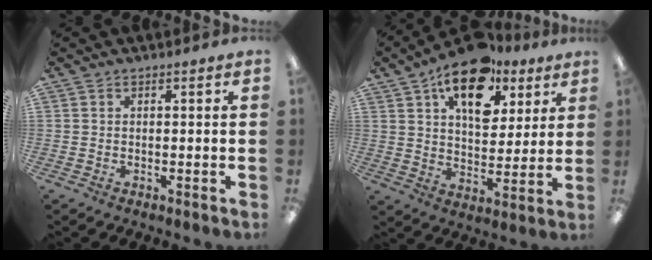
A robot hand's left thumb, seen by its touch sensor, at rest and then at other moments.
{"total": 16.8, "force": [10.3, 9.2, 9.6], "torque": [-0.144, -0.048, 0.178]}